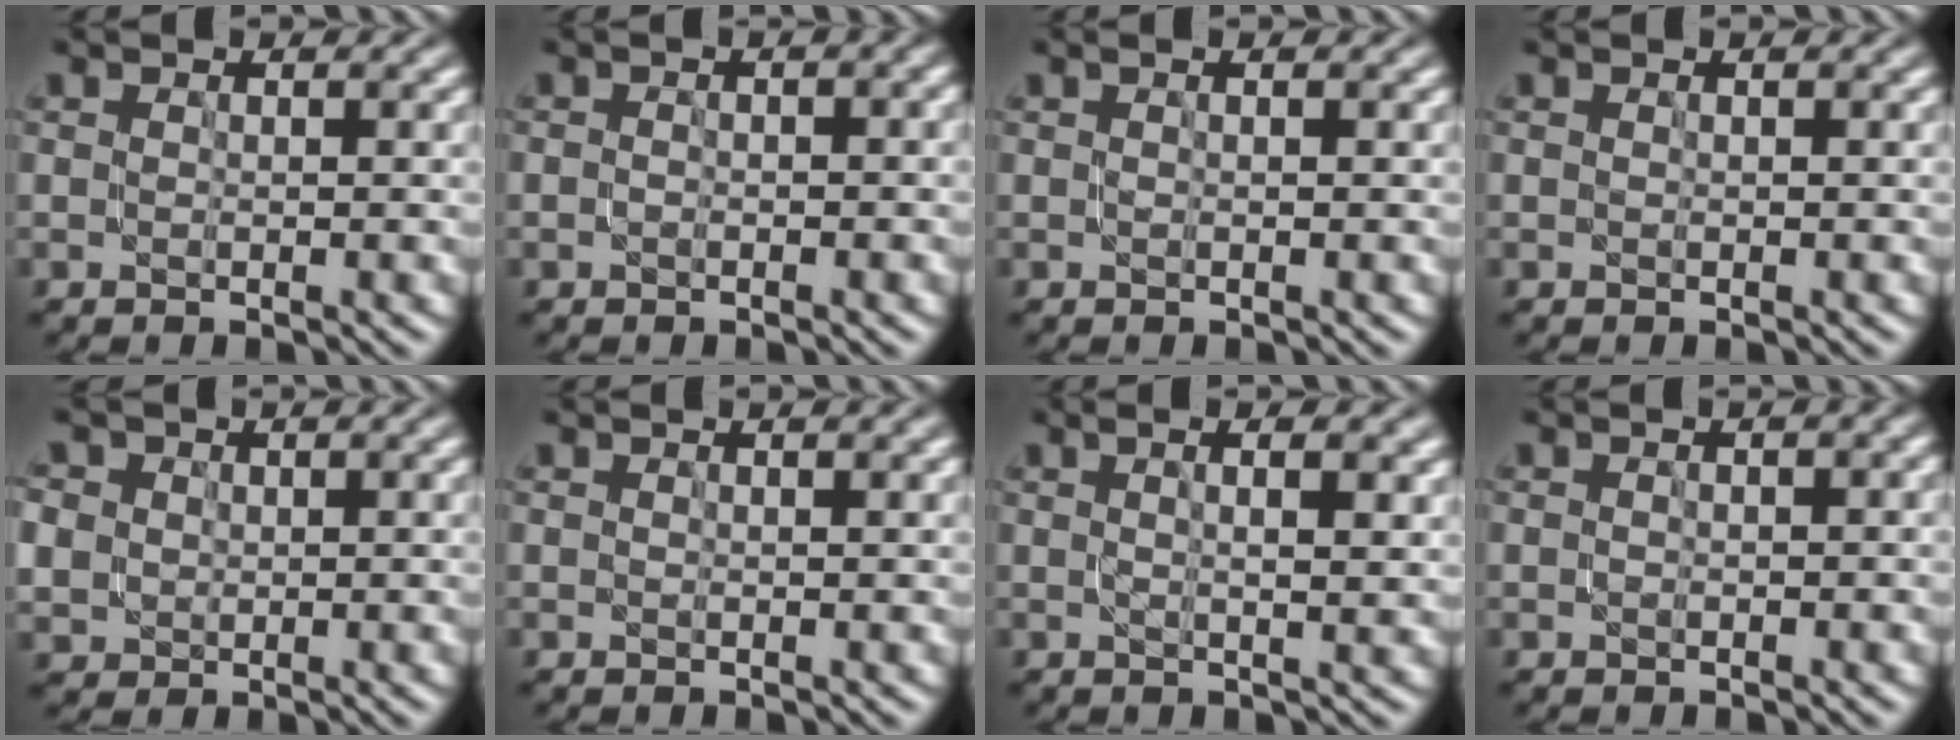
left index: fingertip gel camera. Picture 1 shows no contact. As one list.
[{"total": 1.4, "force": [-0.2, 0.7, 1.2], "torque": [-0.023, 0.001, -0.009]}, {"total": 0.5, "force": [0.2, 0.1, 0.5], "torque": [-0.012, 0.003, 0.000]}, {"total": 0.0}, {"total": 5.1, "force": [1.5, 4.4, 2.1], "torque": [-0.069, 0.019, 0.021]}, {"total": 0.7, "force": [0.5, 0.1, 0.5], "torque": [-0.008, 0.001, 0.008]}, {"total": 4.1, "force": [1.7, 1.5, 3.4], "torque": [-0.026, 0.010, 0.003]}, {"total": 1.1, "force": [-0.1, 0.4, 1.0], "torque": [-0.021, 0.003, -0.003]}]